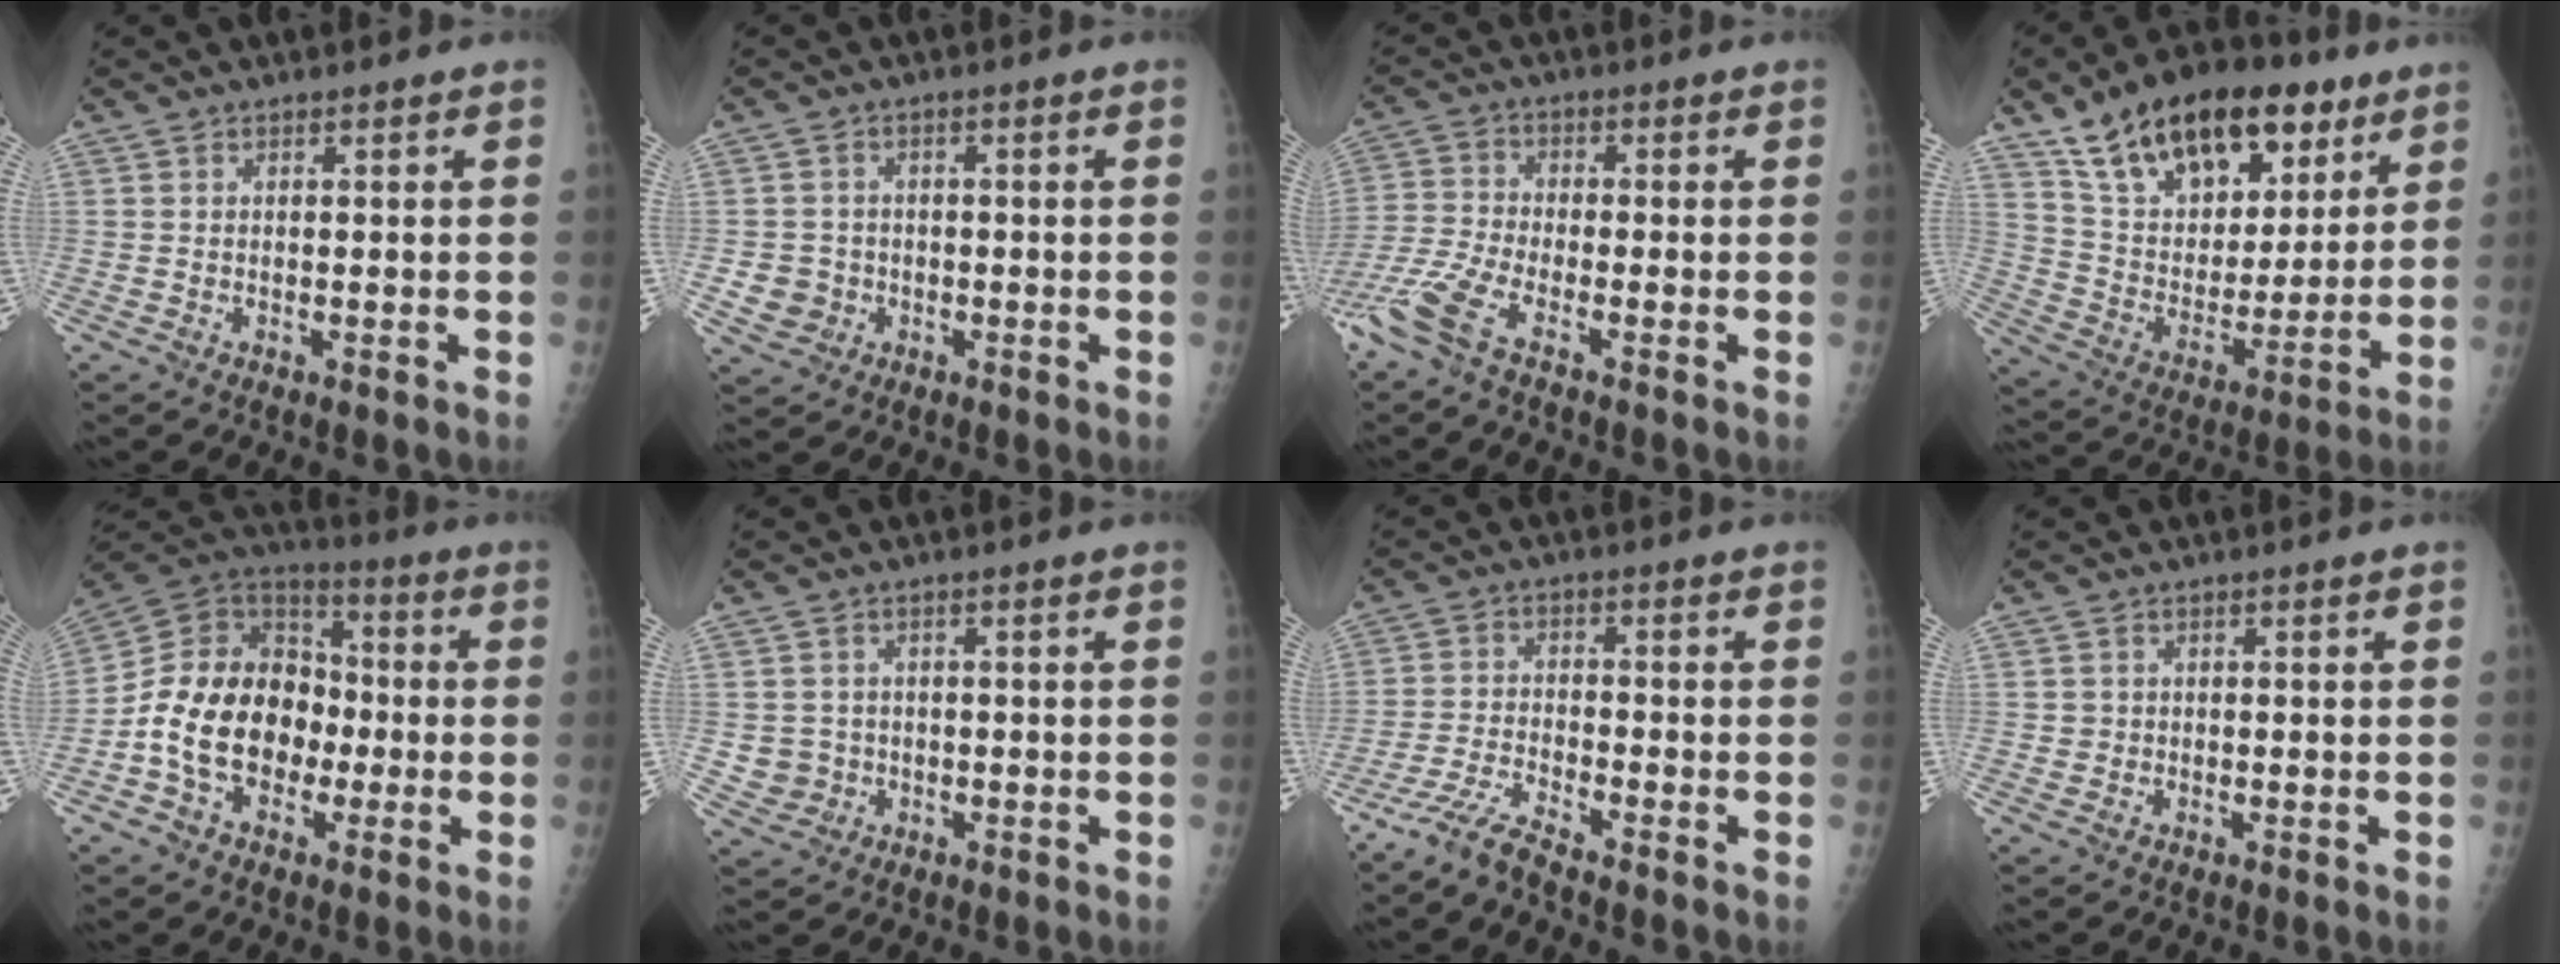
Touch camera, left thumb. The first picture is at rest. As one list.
[{"total": 4.5, "force": [-1.3, 4.2, 0.9], "torque": [-0.002, 0.007, -0.018]}, {"total": 8.3, "force": [-5.5, 1.7, 6.0], "torque": [-0.157, -0.003, -0.122]}, {"total": 25.8, "force": [15.3, 13.7, 15.7], "torque": [-0.223, -0.027, 0.261]}, {"total": 17.3, "force": [-3.6, 12.8, 11.1], "torque": [-0.170, 0.044, -0.069]}, {"total": 4.2, "force": [-0.6, 4.2, 0.5], "torque": [0.007, 0.005, -0.005]}, {"total": 5.2, "force": [-4.8, -0.2, 1.9], "torque": [-0.052, 0.010, -0.103]}, {"total": 1.3, "force": [-0.2, 1.3, -0.2], "torque": [0.008, 0.004, -0.003]}]